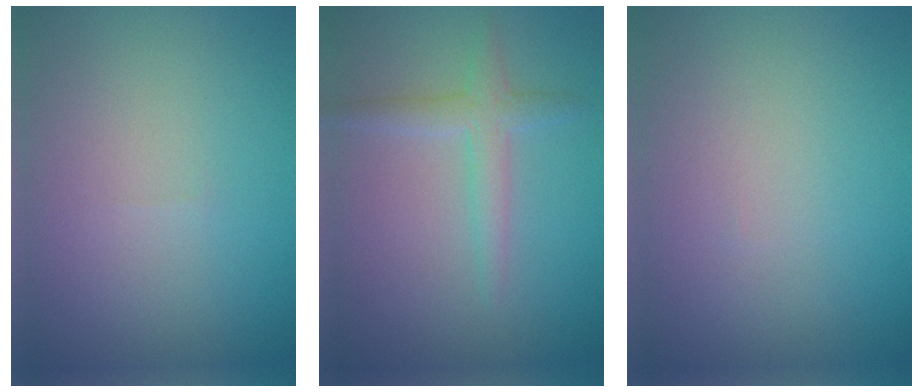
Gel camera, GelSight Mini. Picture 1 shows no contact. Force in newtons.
{"total": 2.3, "press": 2.3, "slide": 0.1}
{"total": 0.0}